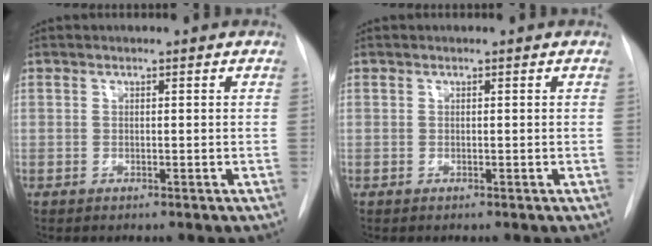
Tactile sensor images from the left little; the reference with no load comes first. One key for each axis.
{"total": 0.0}